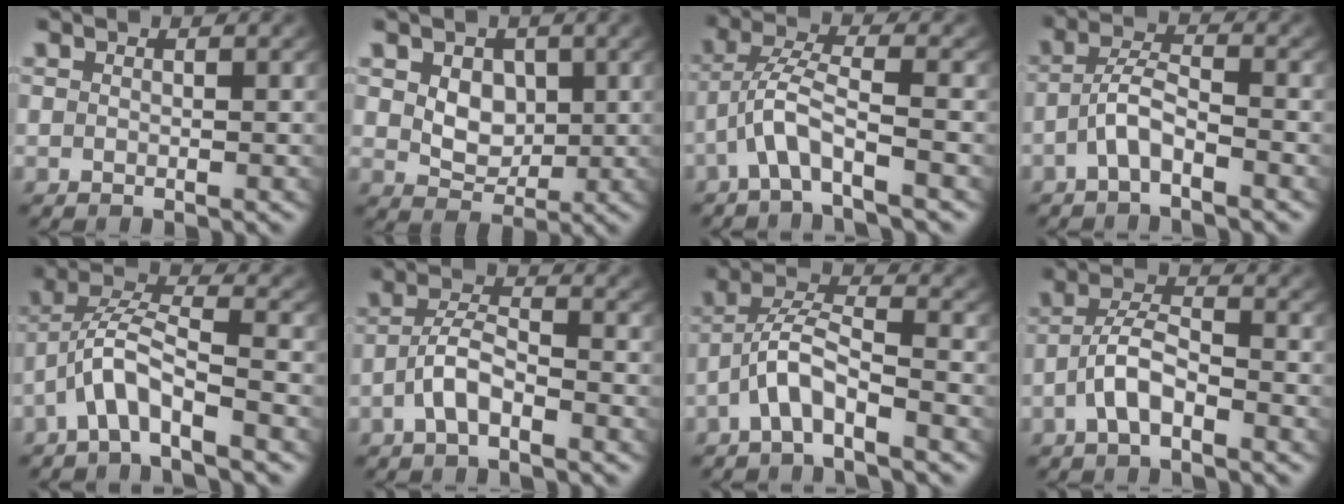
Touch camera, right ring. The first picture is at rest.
{"total": 4.4, "force": [1.1, 3.5, 2.5], "torque": [-0.046, -0.020, 0.032]}
{"total": 3.4, "force": [-1.2, 0.9, 3.0], "torque": [-0.081, -0.011, -0.018]}
{"total": 3.2, "force": [-2.0, 1.3, 2.2], "torque": [-0.040, -0.004, -0.037]}
{"total": 5.4, "force": [-0.7, 3.4, 4.1], "torque": [-0.094, -0.007, -0.023]}
{"total": 3.3, "force": [-2.0, 1.4, 2.2], "torque": [-0.038, -0.004, -0.037]}
{"total": 4.2, "force": [-1.3, 2.4, 3.2], "torque": [-0.070, -0.008, -0.028]}
{"total": 3.7, "force": [-2.0, 1.8, 2.5], "torque": [-0.047, -0.007, -0.036]}